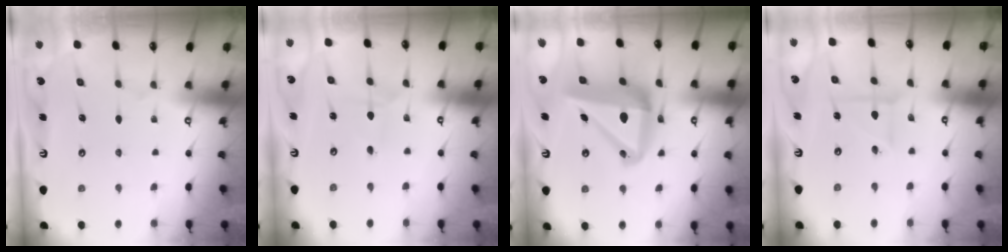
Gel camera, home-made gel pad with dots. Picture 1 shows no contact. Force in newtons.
{"total": 1.1, "press": 1.0, "slide": 0.1}
{"total": 16.4, "press": 16.2, "slide": 2.9}
{"total": 3.2, "press": 3.1, "slide": 0.3}